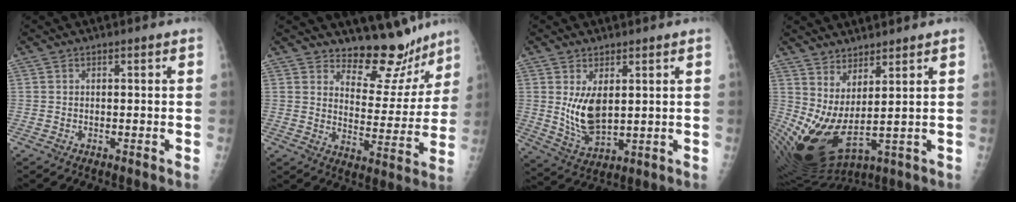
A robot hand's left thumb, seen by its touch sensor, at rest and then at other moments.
{"total": 12.2, "force": [11.0, 4.9, 2.0], "torque": [0.021, -0.105, 0.150]}
{"total": 8.2, "force": [1.8, 4.3, 6.7], "torque": [-0.117, -0.023, 0.050]}
{"total": 10.9, "force": [3.2, 3.3, 9.9], "torque": [-0.204, -0.036, 0.082]}